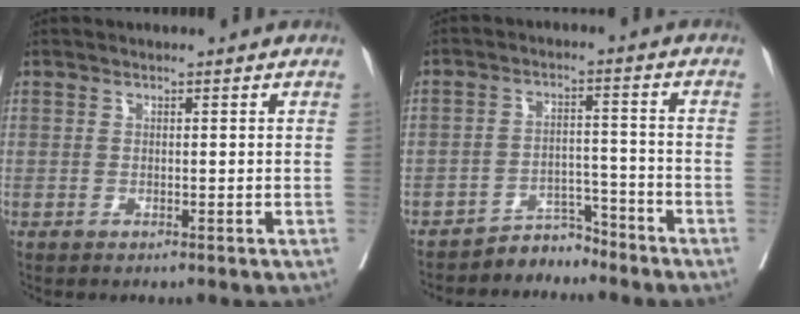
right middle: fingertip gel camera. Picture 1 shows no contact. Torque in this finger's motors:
{"motor_torque": [0.05, -0.86, -0.18, -0.02]}